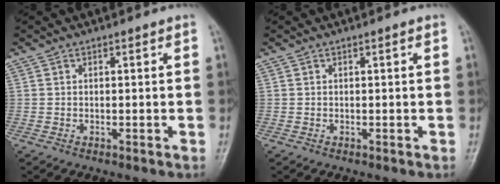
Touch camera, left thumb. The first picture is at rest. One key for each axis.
{"total": 0.0}